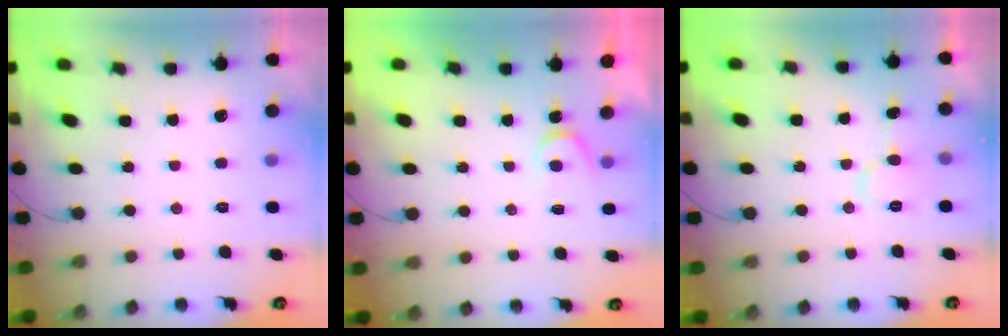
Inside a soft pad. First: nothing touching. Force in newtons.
{"total": 3.7, "press": 3.6, "slide": 0.4}
{"total": 6.1, "press": 6.1, "slide": 0.2}